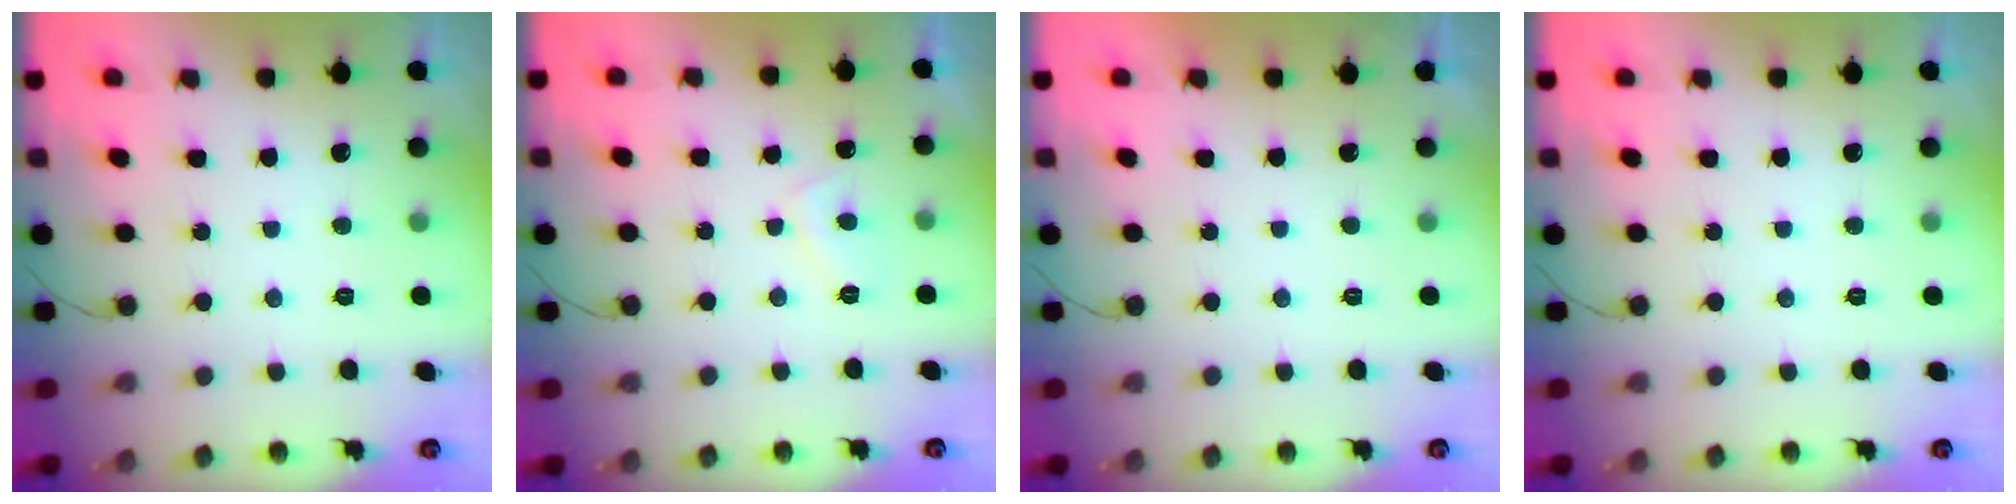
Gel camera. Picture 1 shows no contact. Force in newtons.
{"total": 2.6, "press": 2.6, "slide": 0.5}
{"total": 2.1, "press": 2.1, "slide": 0.4}
{"total": 0.0}